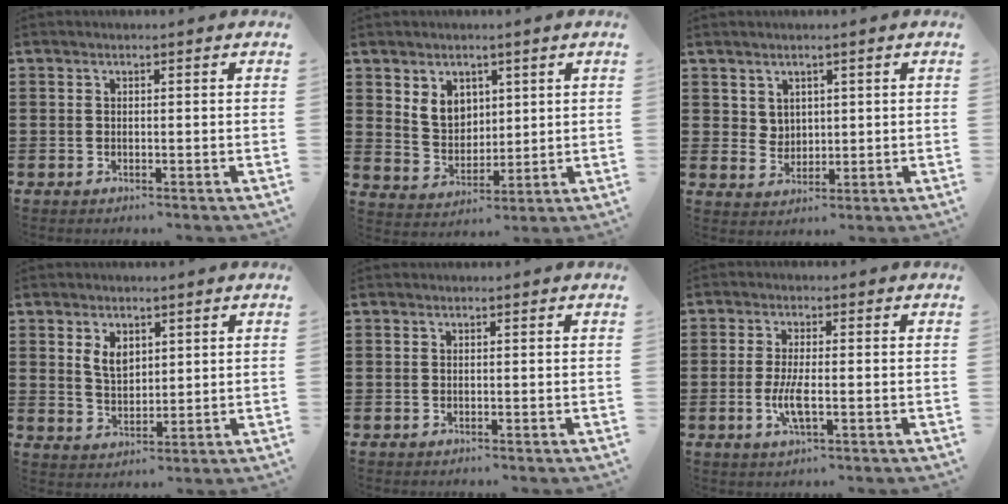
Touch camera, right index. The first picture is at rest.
{"total": 5.5, "force": [2.6, 4.3, 2.1], "torque": [-0.053, 0.010, 0.048]}
{"total": 3.2, "force": [2.2, 2.2, 0.4], "torque": [-0.018, 0.005, 0.043]}
{"total": 4.0, "force": [1.9, 2.6, 2.5], "torque": [-0.049, 0.006, 0.032]}
{"total": 0.0}
{"total": 4.4, "force": [-1.2, 1.0, 4.1], "torque": [-0.090, -0.007, -0.026]}